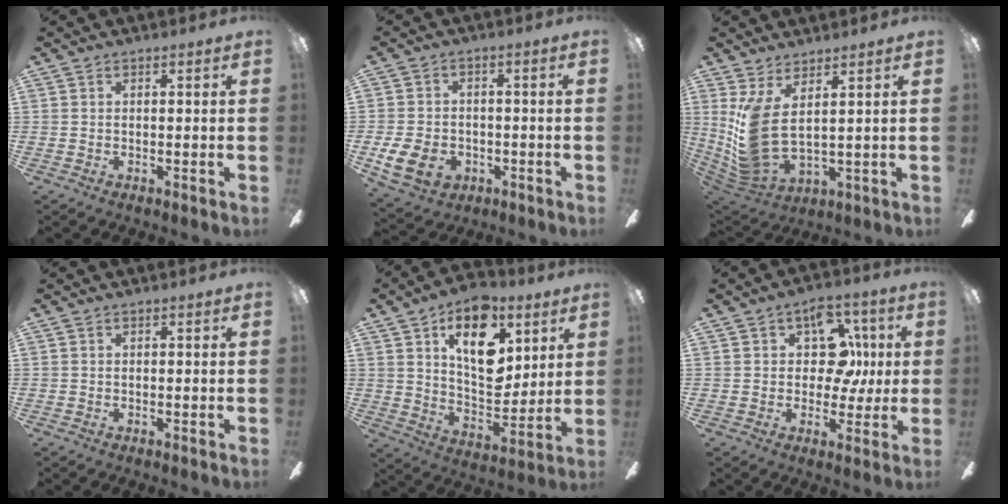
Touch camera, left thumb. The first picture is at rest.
{"total": 9.5, "force": [-3.1, 7.1, 5.6], "torque": [-0.128, 0.012, -0.056]}
{"total": 10.8, "force": [3.6, 4.7, 9.0], "torque": [-0.209, -0.035, 0.073]}
{"total": 0.0}
{"total": 18.6, "force": [9.1, 10.7, 12.2], "torque": [-0.178, -0.028, 0.157]}
{"total": 13.3, "force": [3.6, 9.6, 8.4], "torque": [-0.119, 0.002, 0.068]}